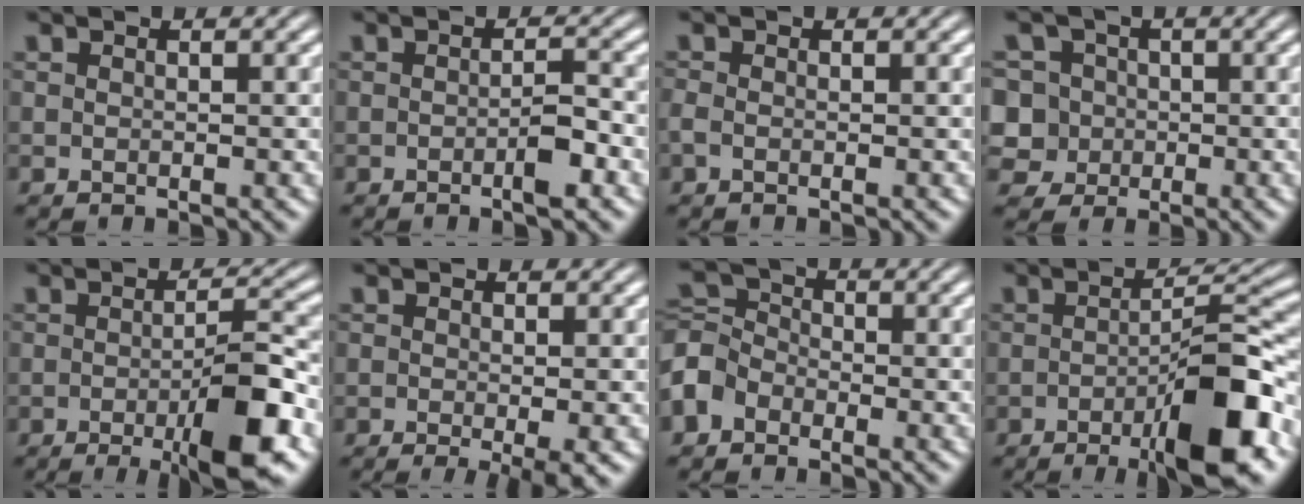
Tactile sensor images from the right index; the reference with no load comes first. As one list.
[{"total": 2.1, "force": [-1.0, 0.1, 1.9], "torque": [-0.014, 0.006, -0.022]}, {"total": 0.7, "force": [-0.6, -0.2, 0.3], "torque": [-0.007, -0.005, -0.008]}, {"total": 8.8, "force": [-1.5, 8.2, 2.9], "torque": [-0.071, -0.038, -0.022]}, {"total": 6.7, "force": [-2.9, 0.9, 6.0], "torque": [-0.073, -0.003, -0.047]}, {"total": 2.8, "force": [-1.6, 0.2, 2.2], "torque": [-0.028, -0.016, -0.016]}, {"total": 4.2, "force": [-1.1, 3.6, 1.8], "torque": [-0.039, -0.018, -0.017]}, {"total": 7.9, "force": [-3.6, 0.7, 7.0], "torque": [-0.087, -0.001, -0.054]}]